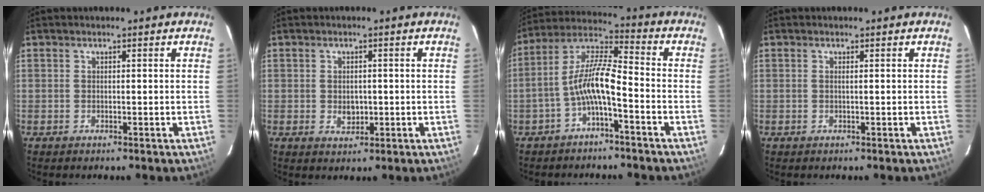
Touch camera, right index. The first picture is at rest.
{"total": 3.1, "force": [-0.4, 2.4, 1.9], "torque": [-0.031, -0.001, -0.003]}
{"total": 9.3, "force": [-3.7, 2.0, 8.3], "torque": [-0.184, 0.016, -0.070]}
{"total": 0.6, "force": [0.0, -0.2, 0.6], "torque": [-0.010, 0.000, -0.001]}